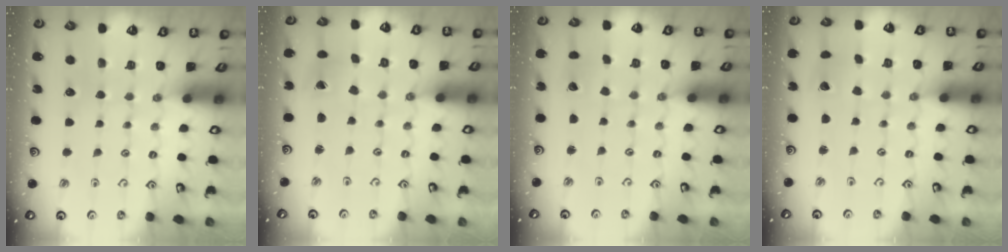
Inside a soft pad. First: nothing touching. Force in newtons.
{"total": 1.3, "press": 1.3, "slide": 0.1}
{"total": 2.1, "press": 2.1, "slide": 0.2}
{"total": 2.9, "press": 2.9, "slide": 0.2}